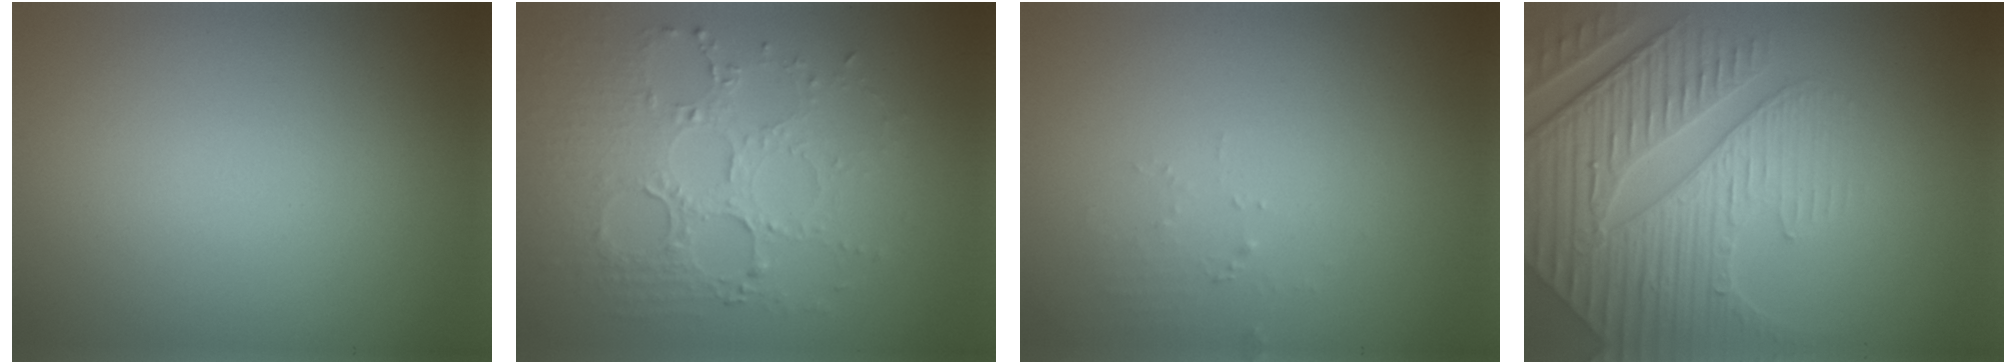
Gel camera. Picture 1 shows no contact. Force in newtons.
{"total": 4.2, "press": 3.6, "slide": 2.1}
{"total": 1.1, "press": 1.1, "slide": 0.1}
{"total": 8.4, "press": 5.9, "slide": 5.9}